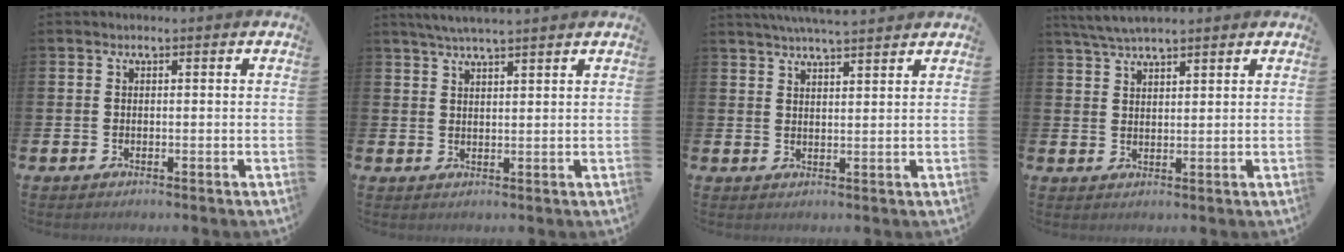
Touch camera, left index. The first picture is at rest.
{"total": 3.6, "force": [3.3, -0.1, 1.4], "torque": [-0.034, -0.004, 0.060]}
{"total": 4.7, "force": [4.5, -0.1, 1.3], "torque": [-0.028, -0.017, 0.080]}
{"total": 4.4, "force": [4.1, 0.6, 1.6], "torque": [-0.040, -0.008, 0.075]}